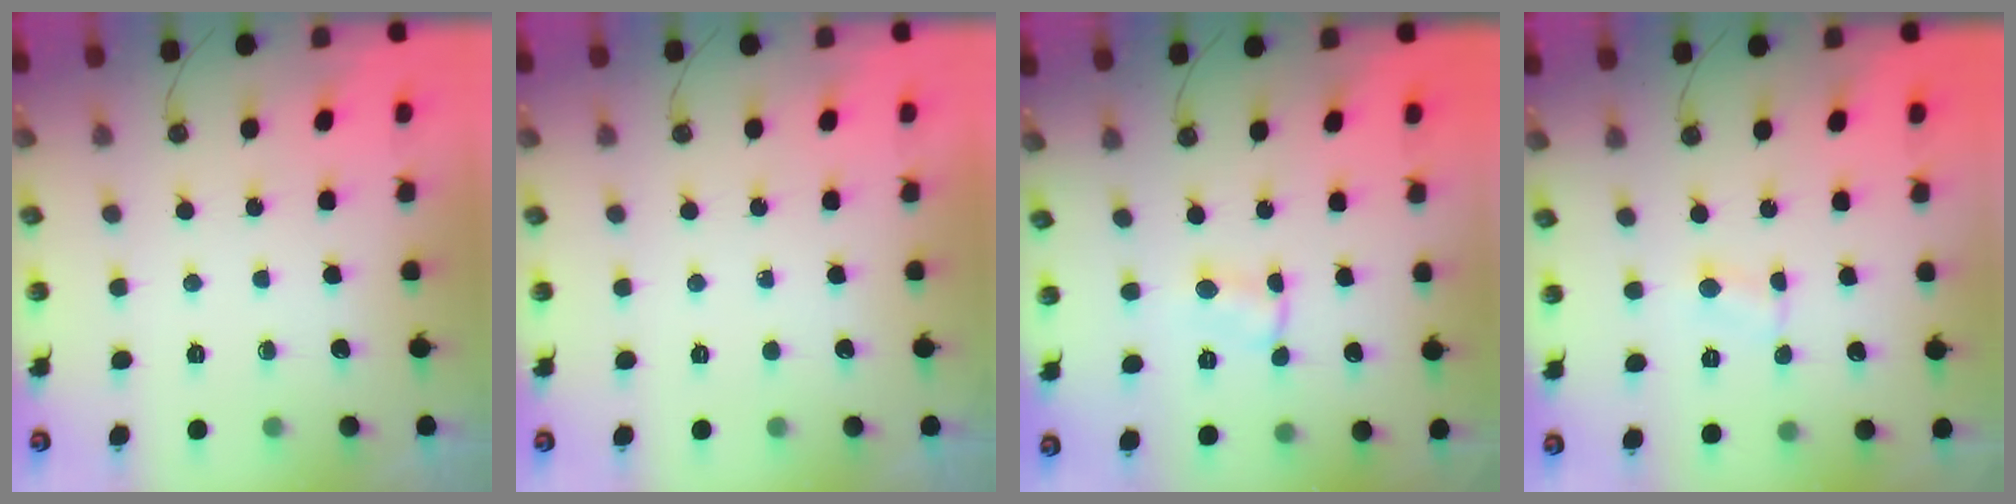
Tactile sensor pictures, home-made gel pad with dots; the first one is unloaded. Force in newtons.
{"total": 0.0}
{"total": 1.1, "press": 1.1, "slide": 0.2}
{"total": 1.4, "press": 1.3, "slide": 0.3}